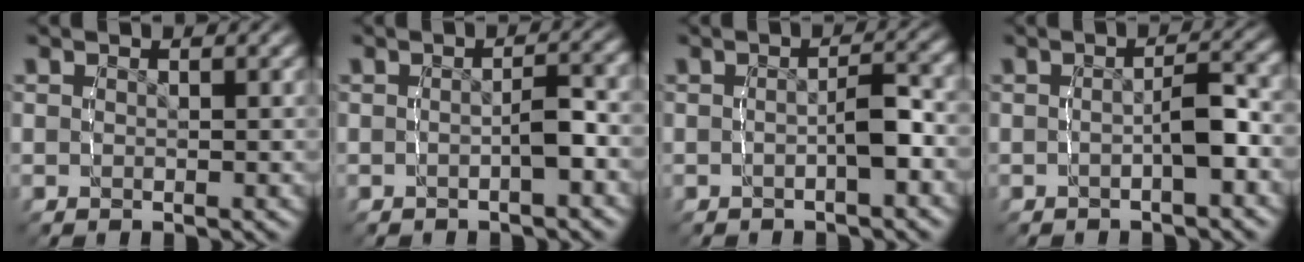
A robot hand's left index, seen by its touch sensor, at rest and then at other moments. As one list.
[{"total": 2.6, "force": [-1.1, 0.9, 2.2], "torque": [-0.033, 0.002, -0.016]}, {"total": 2.9, "force": [-1.3, 0.9, 2.5], "torque": [-0.037, 0.003, -0.018]}, {"total": 3.3, "force": [-1.5, 1.1, 2.7], "torque": [-0.041, 0.003, -0.020]}]